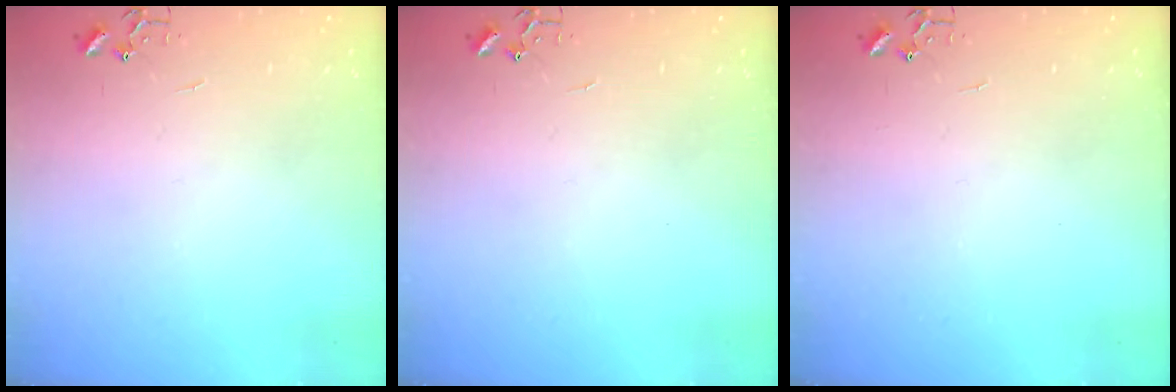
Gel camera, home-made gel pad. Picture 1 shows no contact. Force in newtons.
{"total": 0.0}
{"total": 0.0}